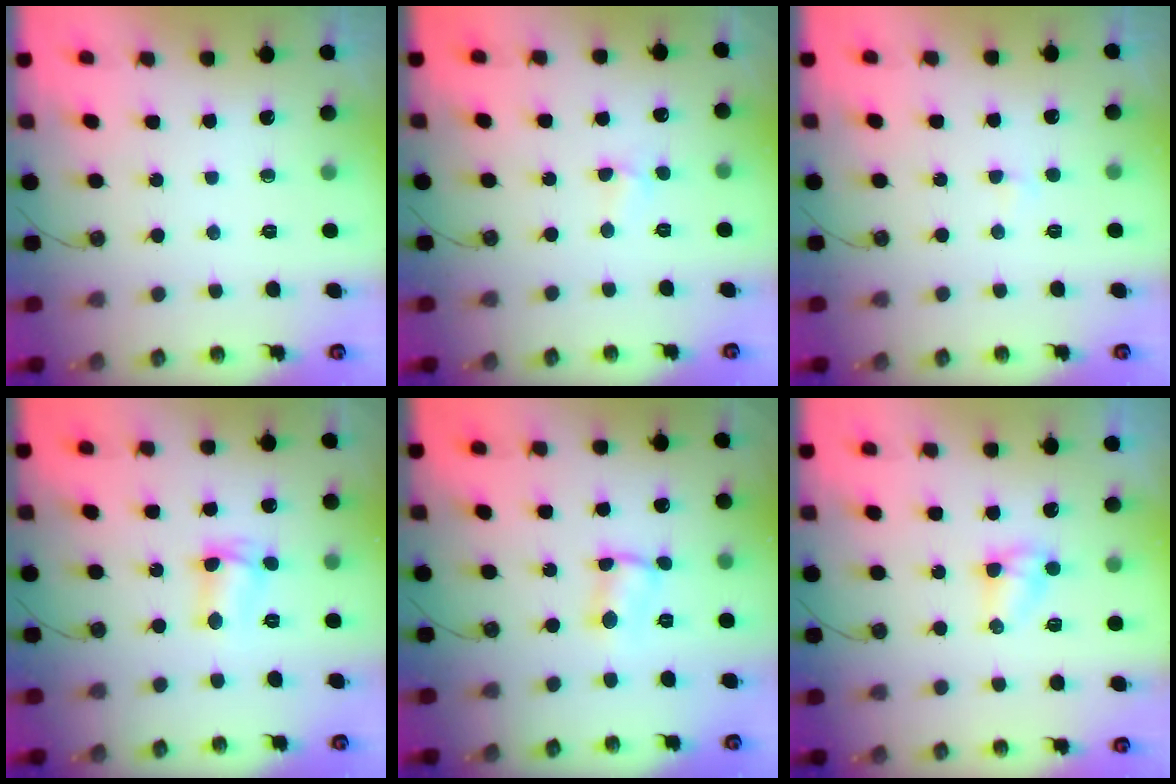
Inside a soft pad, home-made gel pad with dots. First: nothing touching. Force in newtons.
{"total": 2.4, "press": 2.3, "slide": 0.4}
{"total": 1.7, "press": 1.7, "slide": 0.3}
{"total": 4.7, "press": 4.6, "slide": 1.3}
{"total": 2.0, "press": 2.0, "slide": 0.1}
{"total": 3.7, "press": 3.7, "slide": 0.5}